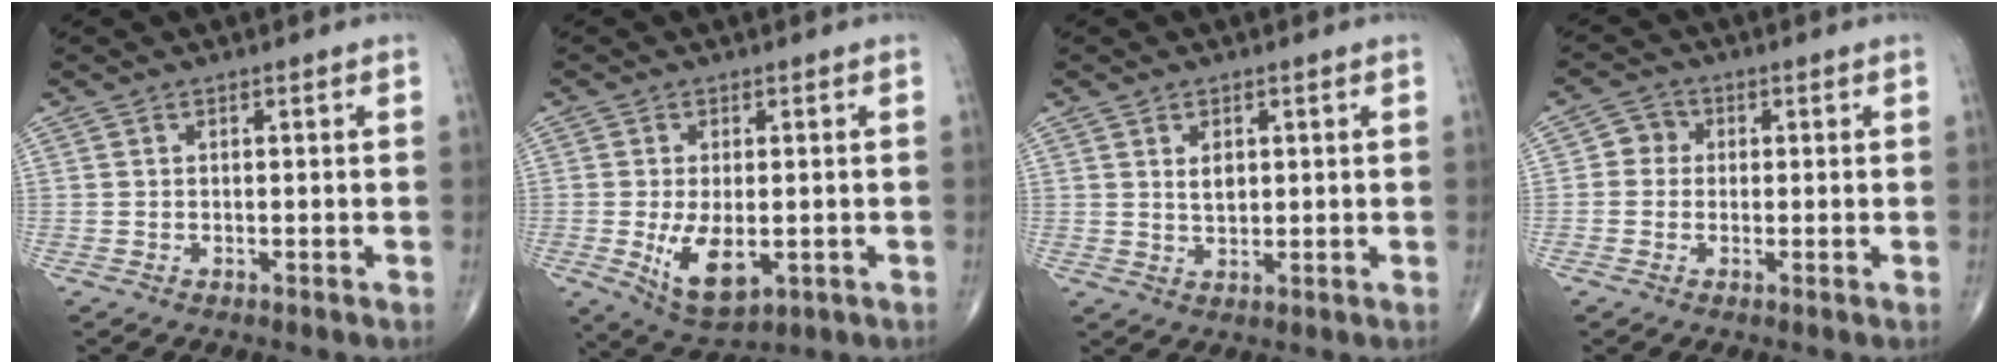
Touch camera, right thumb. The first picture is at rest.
{"total": 8.7, "force": [-1.5, 4.4, 7.3], "torque": [-0.124, -0.018, -0.013]}
{"total": 3.0, "force": [1.0, 1.8, 2.1], "torque": [-0.028, -0.009, 0.019]}
{"total": 3.3, "force": [0.2, 3.1, 1.1], "torque": [0.004, 0.009, -0.006]}